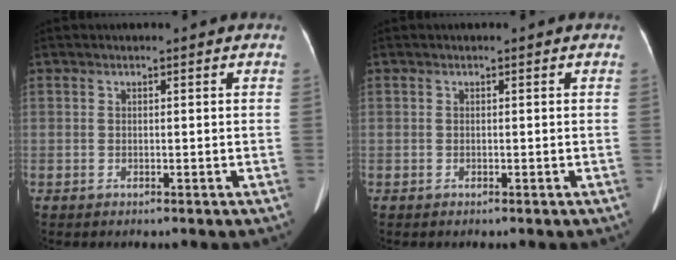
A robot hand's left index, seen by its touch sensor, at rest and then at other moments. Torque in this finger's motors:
{"motor_torque": [-0.30, 0.10, -0.02, -0.01]}